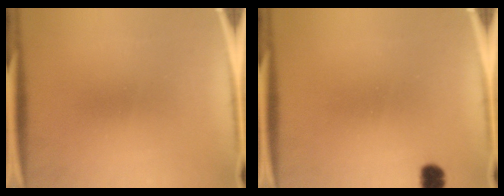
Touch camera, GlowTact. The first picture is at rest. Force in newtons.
{"total": 1.8}